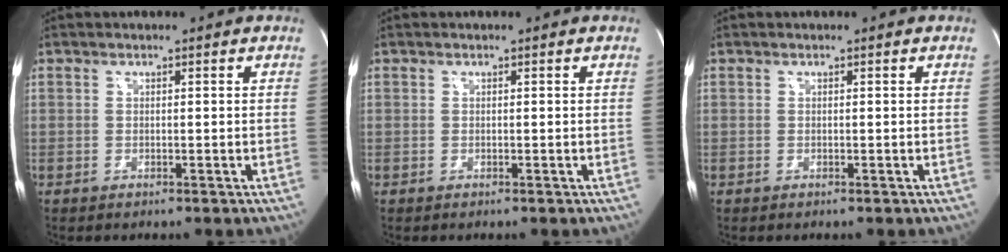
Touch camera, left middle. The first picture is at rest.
{"total": 0.0}
{"total": 0.0}